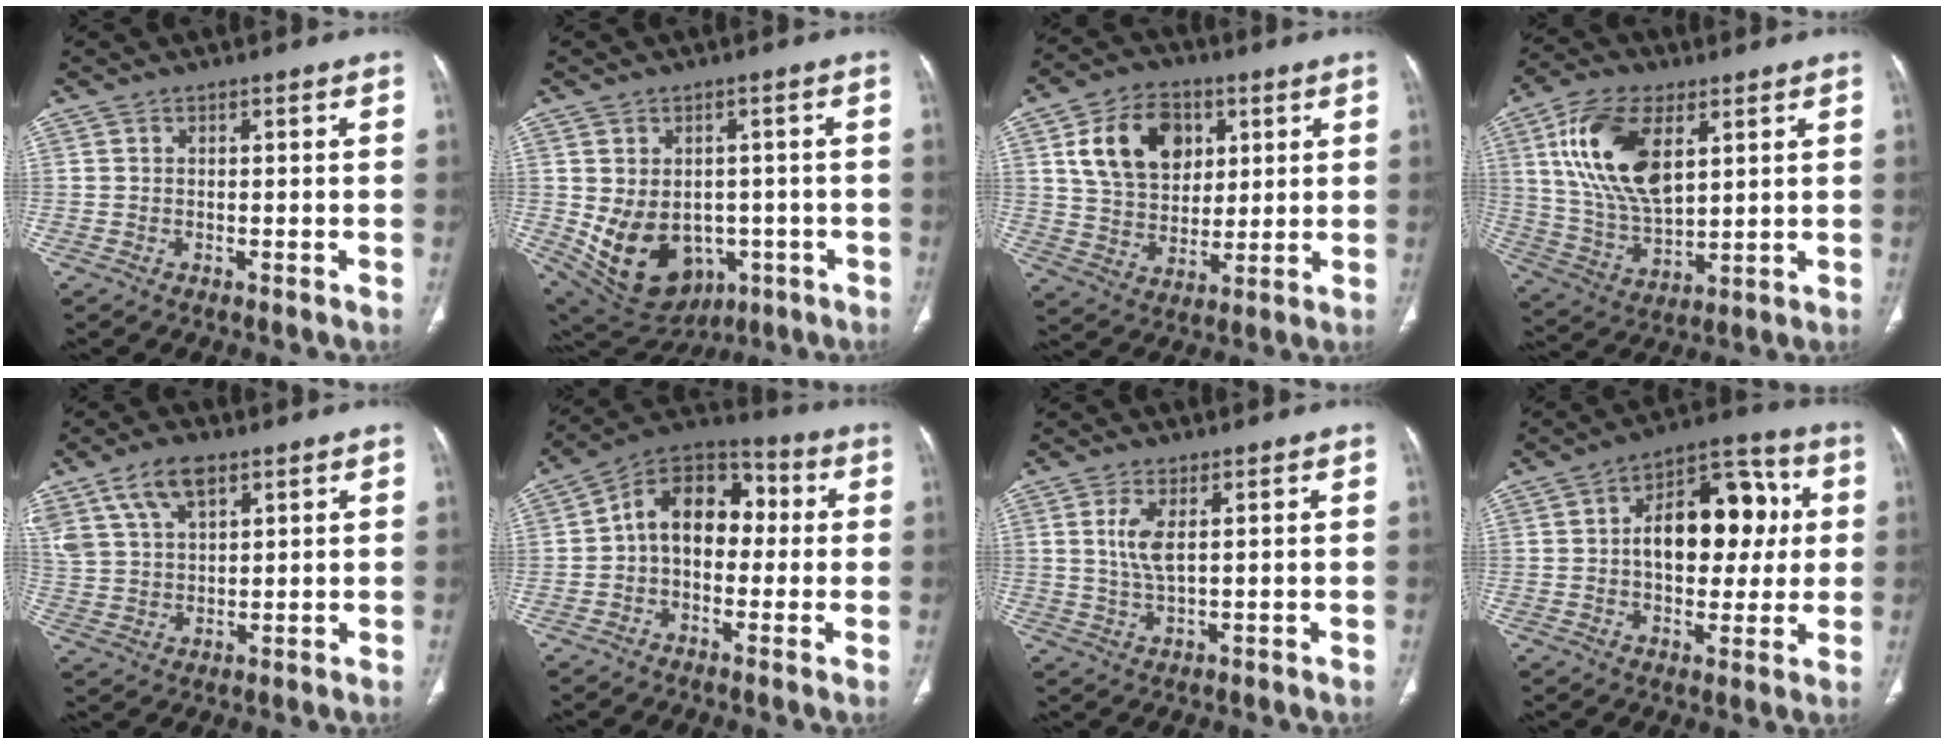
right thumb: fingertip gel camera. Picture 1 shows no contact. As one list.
[{"total": 15.3, "force": [-3.3, 11.7, 9.2], "torque": [-0.141, 0.008, -0.015]}, {"total": 15.2, "force": [5.1, 11.1, 9.1], "torque": [-0.118, -0.009, 0.094]}, {"total": 17.9, "force": [6.1, 9.4, 14.0], "torque": [-0.258, -0.016, 0.121]}, {"total": 9.9, "force": [5.7, 5.1, 6.3], "torque": [-0.115, -0.010, 0.117]}, {"total": 13.5, "force": [0.6, 9.4, 9.7], "torque": [-0.115, 0.041, -0.007]}, {"total": 4.8, "force": [1.3, 1.6, 4.3], "torque": [-0.100, -0.009, 0.033]}, {"total": 17.3, "force": [2.1, 10.5, 13.6], "torque": [-0.152, 0.026, 0.029]}]